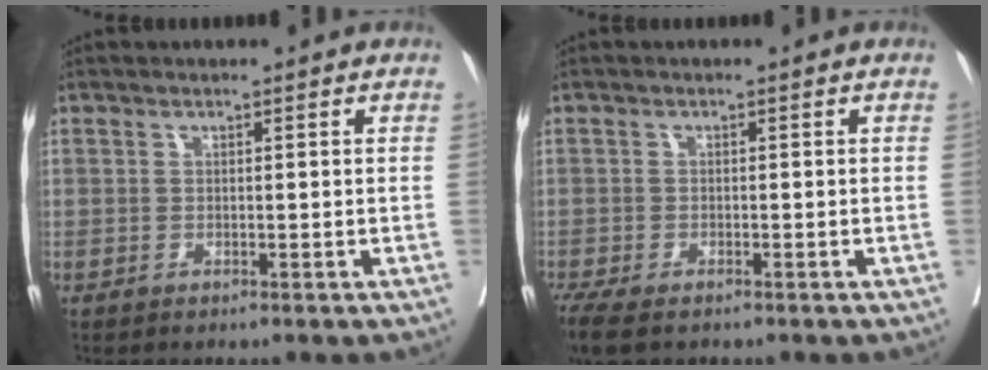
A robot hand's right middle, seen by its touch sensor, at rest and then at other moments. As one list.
[{"total": 5.8, "force": [-4.3, 2.0, 3.3], "torque": [-0.072, -0.018, -0.076]}]